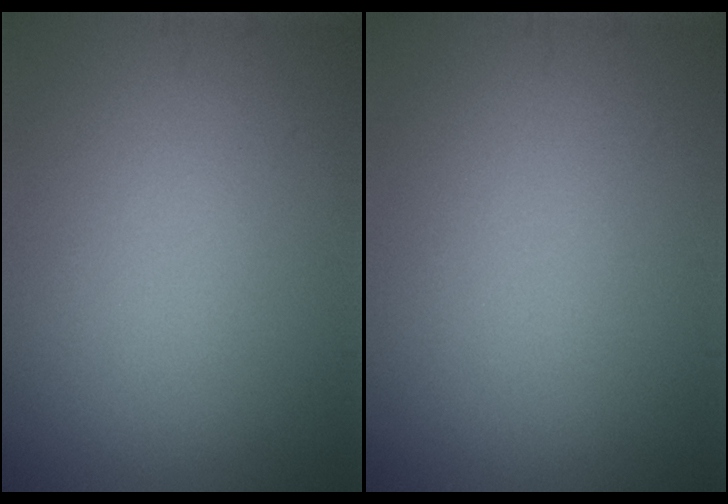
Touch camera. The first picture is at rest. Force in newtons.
{"total": 0.0}